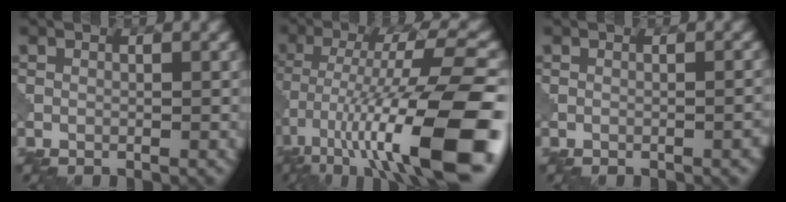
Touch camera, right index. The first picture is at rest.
{"total": 14.6, "force": [-6.4, 3.7, 12.6], "torque": [-0.208, 0.009, -0.099]}
{"total": 1.3, "force": [-0.5, 0.4, 1.2], "torque": [-0.008, 0.005, -0.006]}